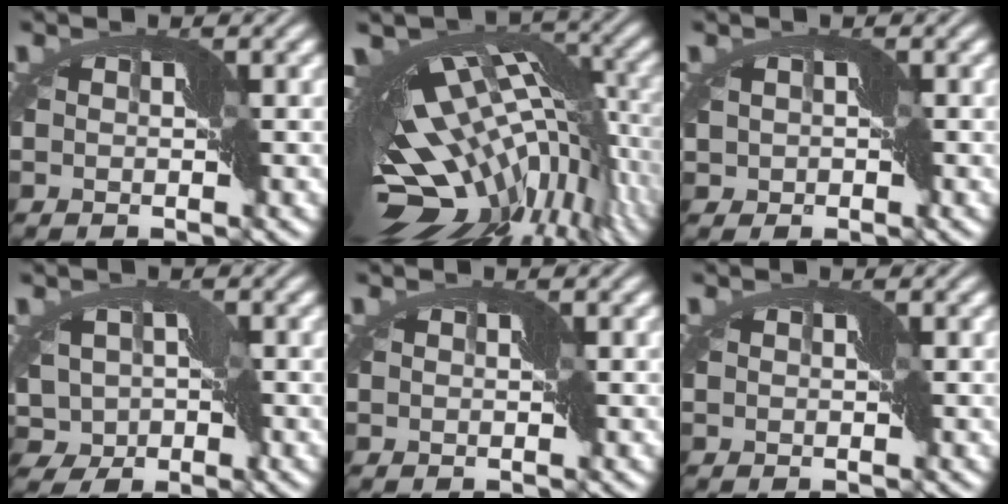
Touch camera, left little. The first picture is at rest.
{"total": 17.4, "force": [-2.1, 7.6, 15.5], "torque": [-0.235, 0.008, -0.012]}
{"total": 1.6, "force": [-0.3, 1.4, 0.6], "torque": [-0.008, 0.006, -0.008]}
{"total": 6.0, "force": [-2.2, 4.3, 3.5], "torque": [-0.048, 0.006, -0.042]}
{"total": 0.0}
{"total": 0.0}